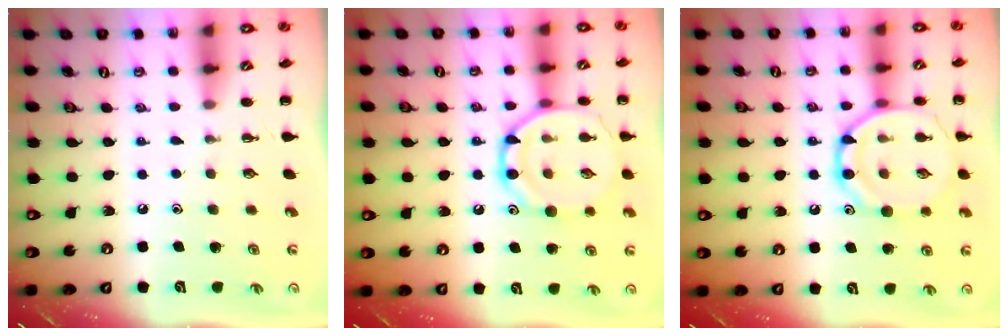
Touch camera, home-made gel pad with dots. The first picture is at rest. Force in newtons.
{"total": 15.2, "press": 15.2, "slide": 0.8}
{"total": 15.2, "press": 15.2, "slide": 0.8}